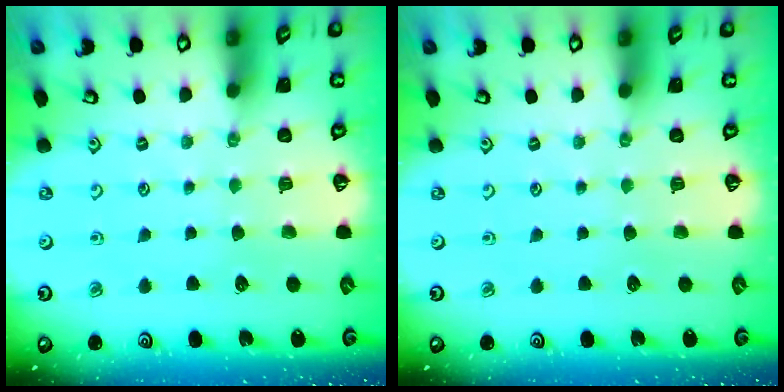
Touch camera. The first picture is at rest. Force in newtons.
{"total": 0.0}